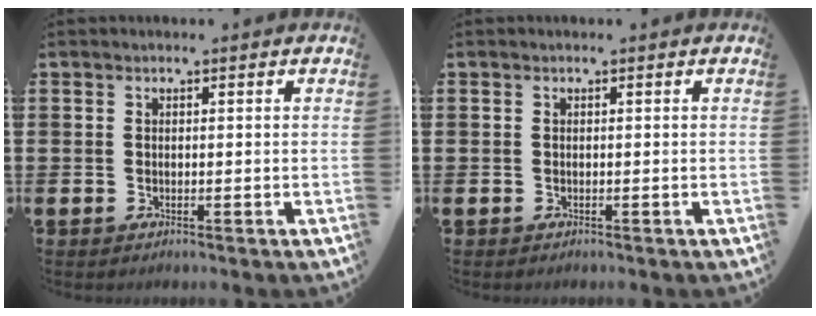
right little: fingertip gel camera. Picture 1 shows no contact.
{"total": 0.0}